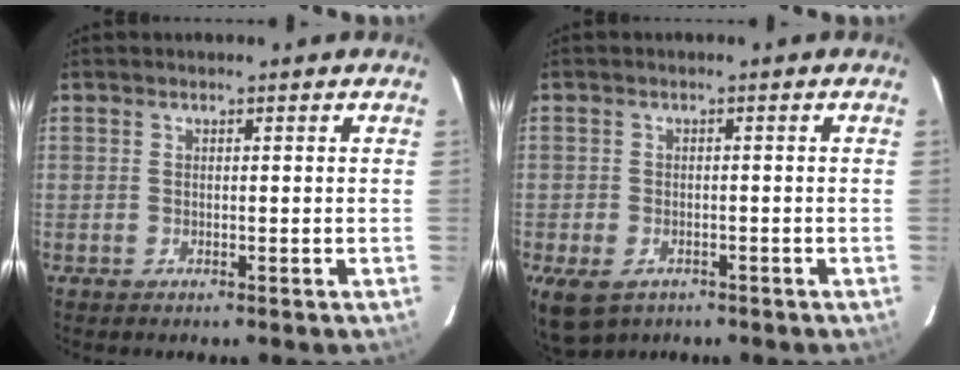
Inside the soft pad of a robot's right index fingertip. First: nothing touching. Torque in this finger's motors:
{"motor_torque": [0.62, -0.66, 0.04, 0.00]}